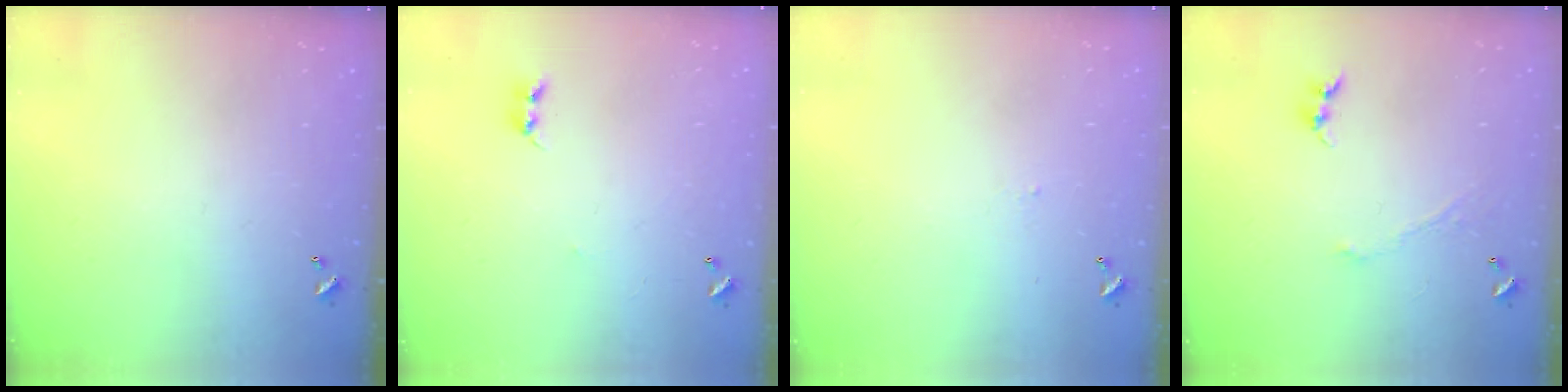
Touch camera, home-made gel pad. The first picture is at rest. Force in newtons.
{"total": 2.2, "press": 2.2, "slide": 0.4}
{"total": 2.1, "press": 2.1, "slide": 0.2}
{"total": 1.0, "press": 0.9, "slide": 0.4}